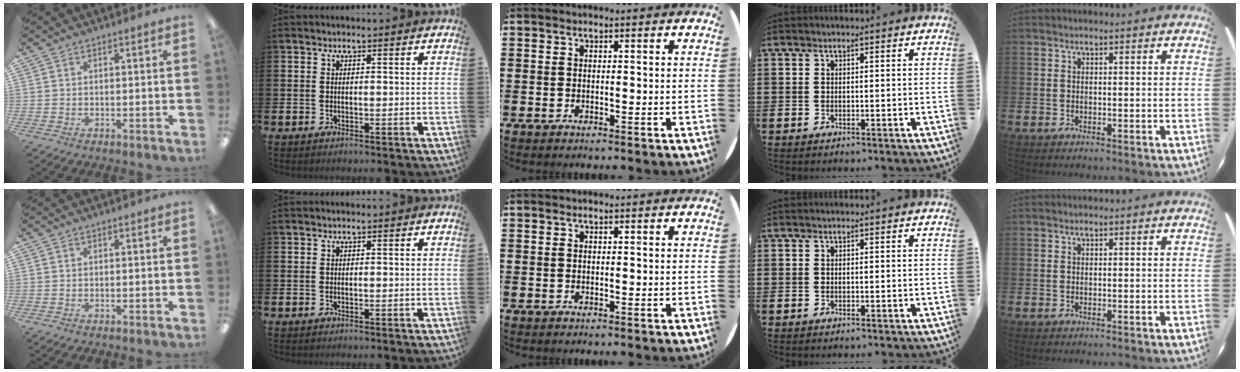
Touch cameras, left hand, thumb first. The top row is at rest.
{}